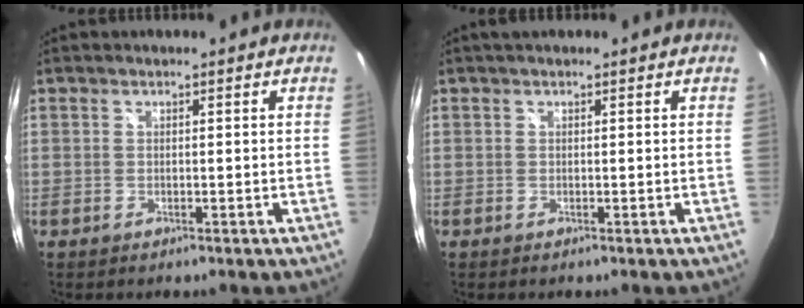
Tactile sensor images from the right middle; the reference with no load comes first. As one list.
[{"total": 1.7, "force": [1.1, 0.7, 1.1], "torque": [-0.018, 0.007, 0.015]}]